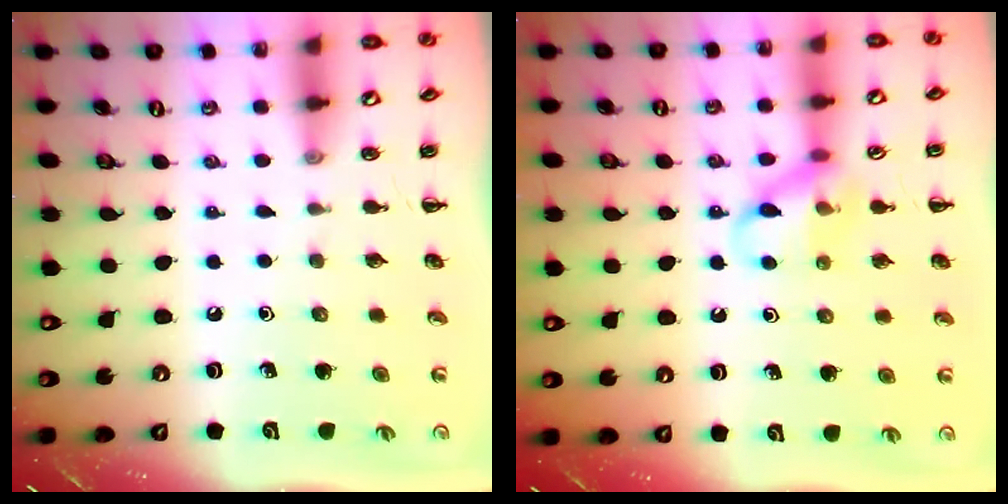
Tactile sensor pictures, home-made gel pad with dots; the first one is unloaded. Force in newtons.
{"total": 11.4, "press": 11.3, "slide": 1.6}